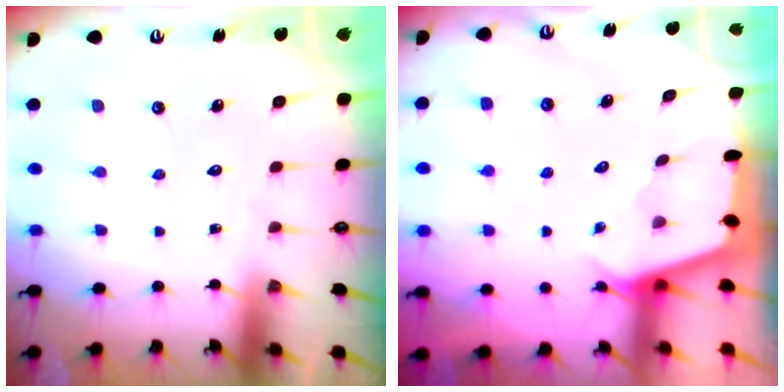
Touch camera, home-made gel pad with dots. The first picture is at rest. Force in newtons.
{"total": 2.4, "press": 2.4, "slide": 0.3}